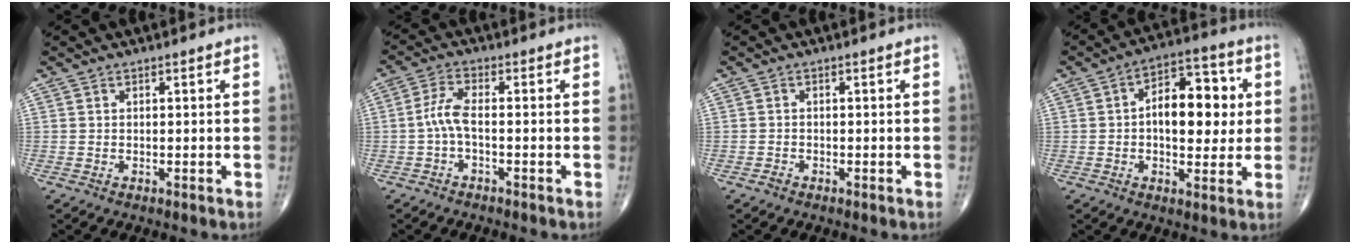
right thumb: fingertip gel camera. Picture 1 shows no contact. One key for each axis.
{"total": 4.2, "fx": -1.0, "fy": 1.3, "fz": 3.9, "tx": -0.089, "ty": 0.016, "tz": -0.025}
{"total": 0.8, "fx": -0.6, "fy": 0.5, "fz": 0.1, "tx": 0.000, "ty": 0.002, "tz": -0.016}
{"total": 13.3, "fx": 1.2, "fy": 7.5, "fz": 11.0, "tx": -0.129, "ty": 0.018, "tz": 0.011}